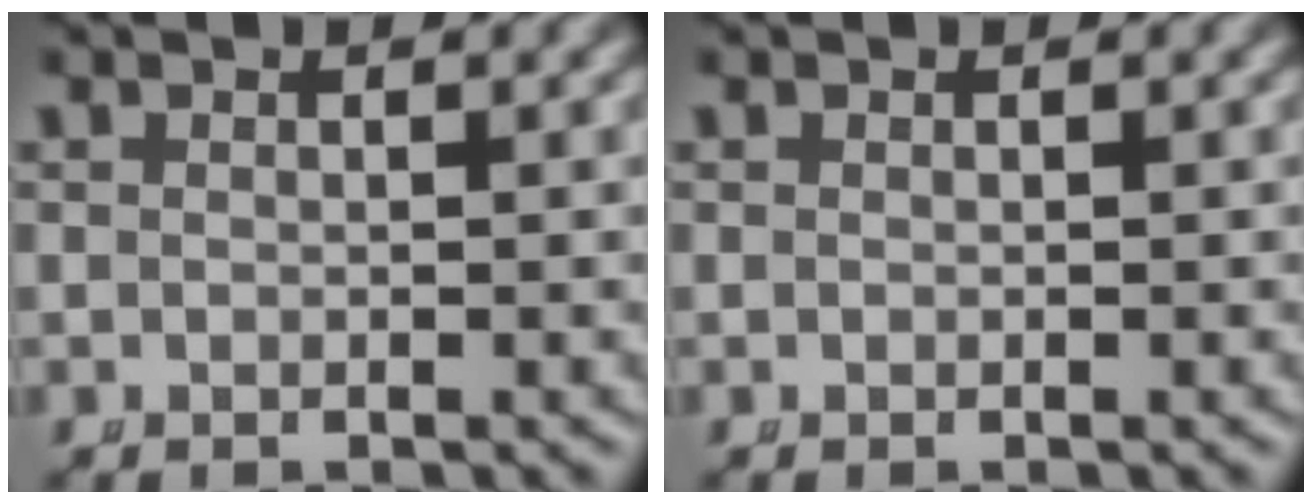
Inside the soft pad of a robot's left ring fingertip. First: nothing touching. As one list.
[{"total": 0.0}]